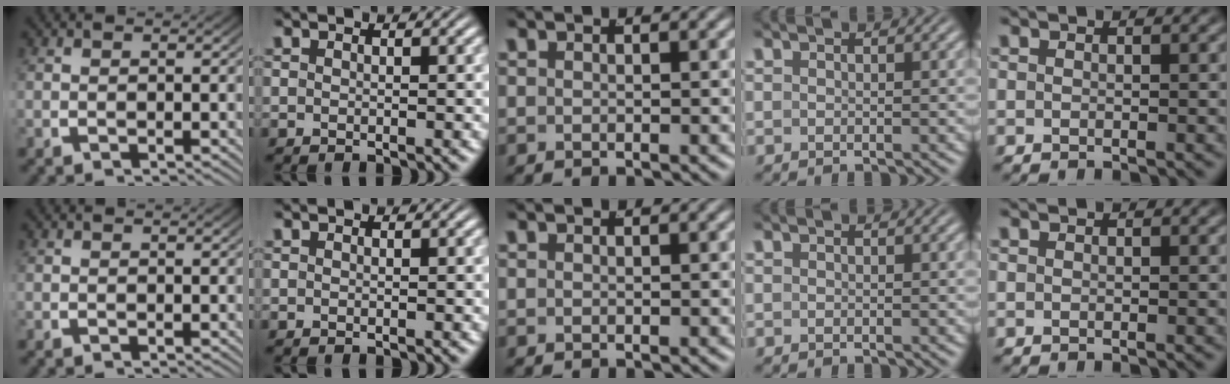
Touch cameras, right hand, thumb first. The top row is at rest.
{}